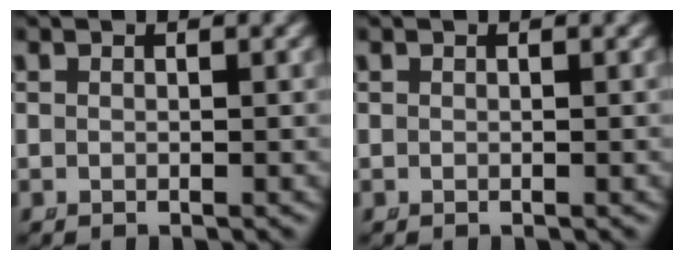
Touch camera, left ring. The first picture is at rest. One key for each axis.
{"total": 0.0}